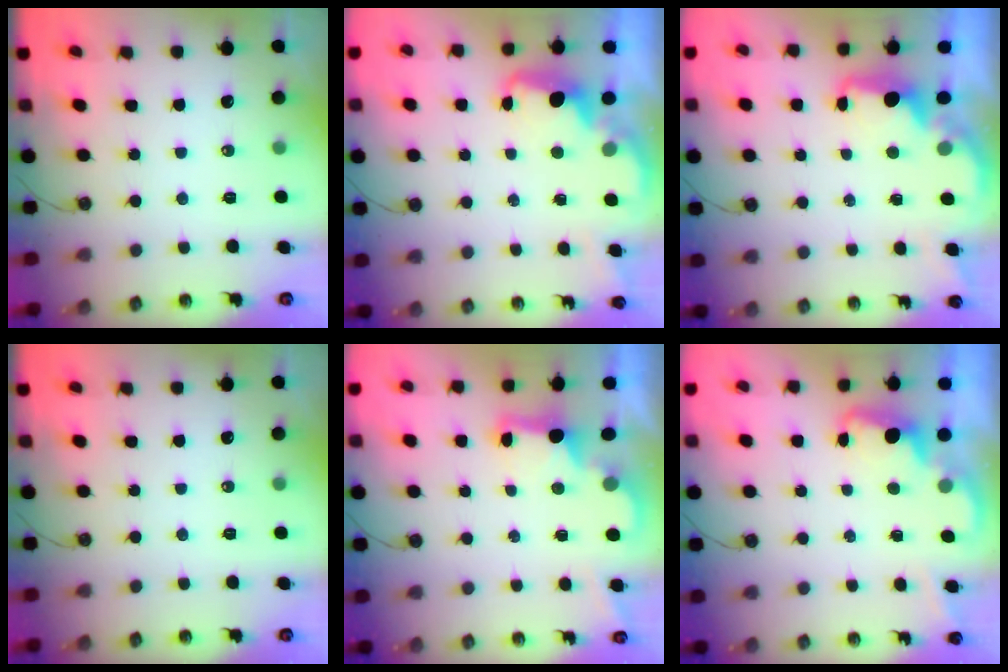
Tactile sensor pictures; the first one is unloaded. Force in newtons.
{"total": 2.2, "press": 2.2, "slide": 0.6}
{"total": 2.2, "press": 2.1, "slide": 0.8}
{"total": 0.0}
{"total": 2.3, "press": 2.2, "slide": 0.7}
{"total": 2.0, "press": 2.0, "slide": 0.6}